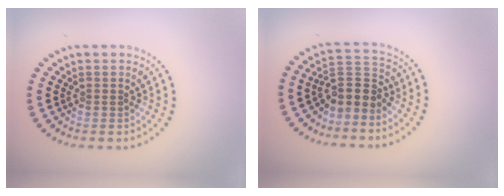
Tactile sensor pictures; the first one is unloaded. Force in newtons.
{"total": 3.0, "press": 2.5, "slide": 1.7}